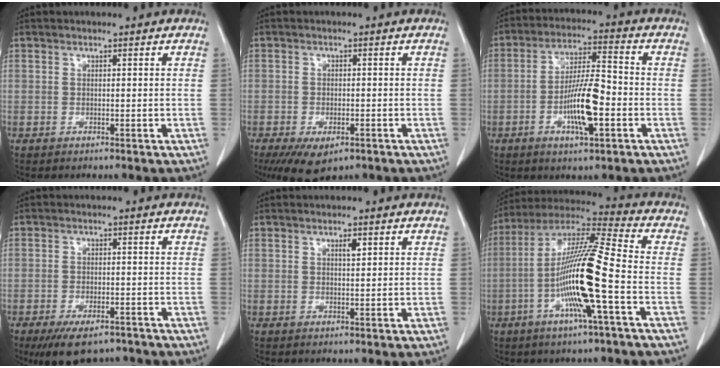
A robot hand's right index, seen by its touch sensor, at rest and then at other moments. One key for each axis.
{"total": 7.5, "fx": -4.6, "fy": 3.5, "fz": 4.8, "tx": -0.081, "ty": -0.011, "tz": -0.070}
{"total": 10.0, "fx": -3.1, "fy": 1.9, "fz": 9.3, "tx": -0.176, "ty": 0.002, "tz": -0.058}
{"total": 8.7, "fx": -6.8, "fy": 3.3, "fz": 4.2, "tx": -0.064, "ty": -0.004, "tz": -0.107}
{"total": 1.2, "fx": 0.6, "fy": 0.3, "fz": 1.0, "tx": -0.019, "ty": -0.001, "tz": 0.009}
{"total": 16.0, "fx": -4.2, "fy": -0.1, "fz": 15.5, "tx": -0.302, "ty": 0.000, "tz": -0.089}